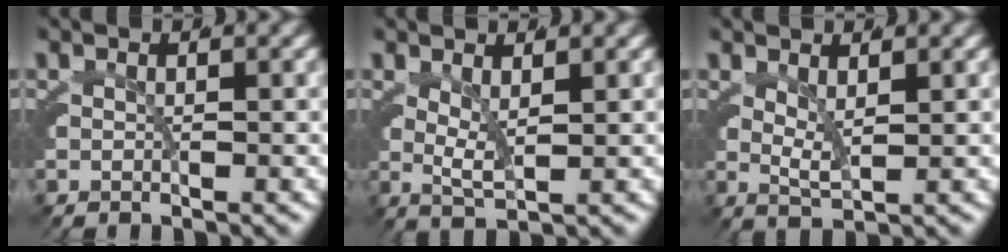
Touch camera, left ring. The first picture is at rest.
{"total": 3.8, "force": [1.5, 1.9, 2.9], "torque": [-0.055, -0.008, 0.026]}
{"total": 3.0, "force": [1.5, 1.4, 2.3], "torque": [-0.048, -0.011, 0.029]}